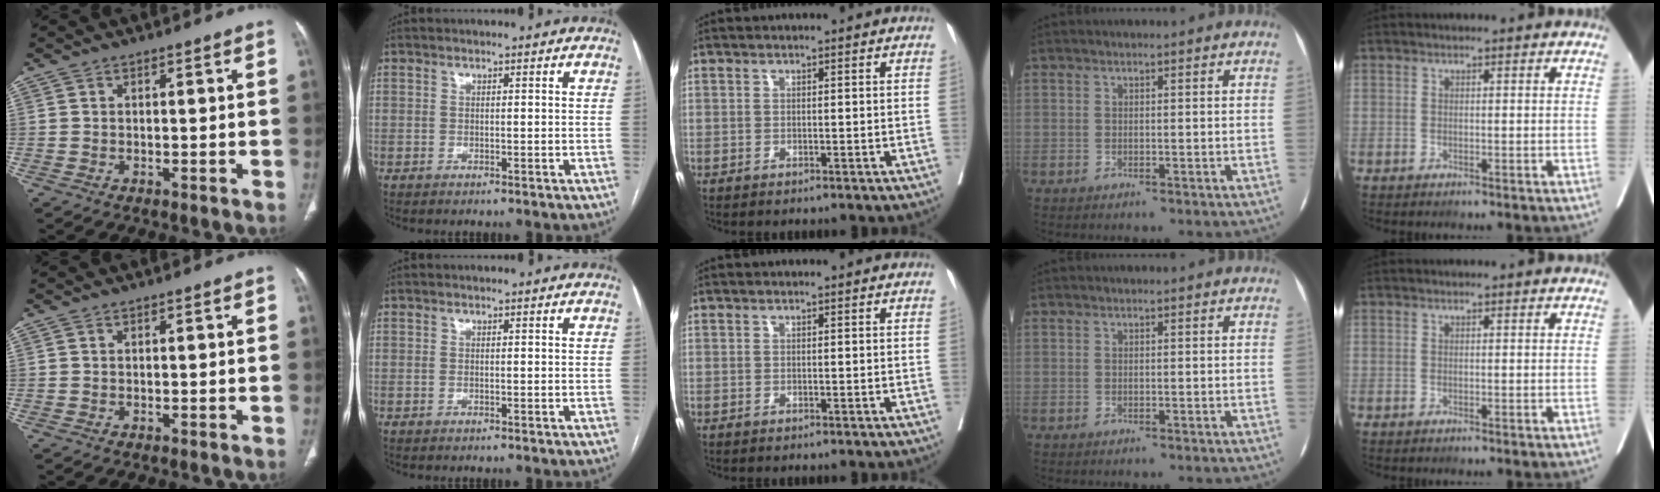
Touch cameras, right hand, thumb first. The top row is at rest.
{}